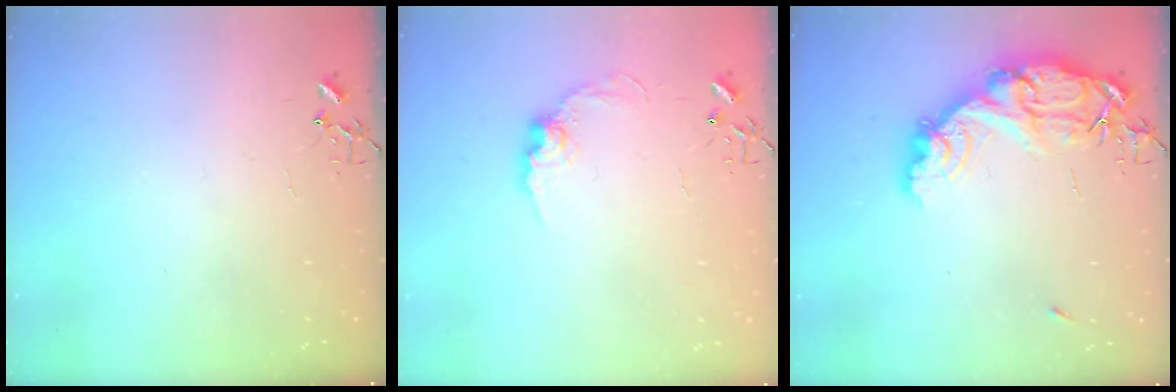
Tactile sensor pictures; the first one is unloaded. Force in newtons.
{"total": 9.0, "press": 9.0, "slide": 0.5}
{"total": 15.2, "press": 15.1, "slide": 1.5}